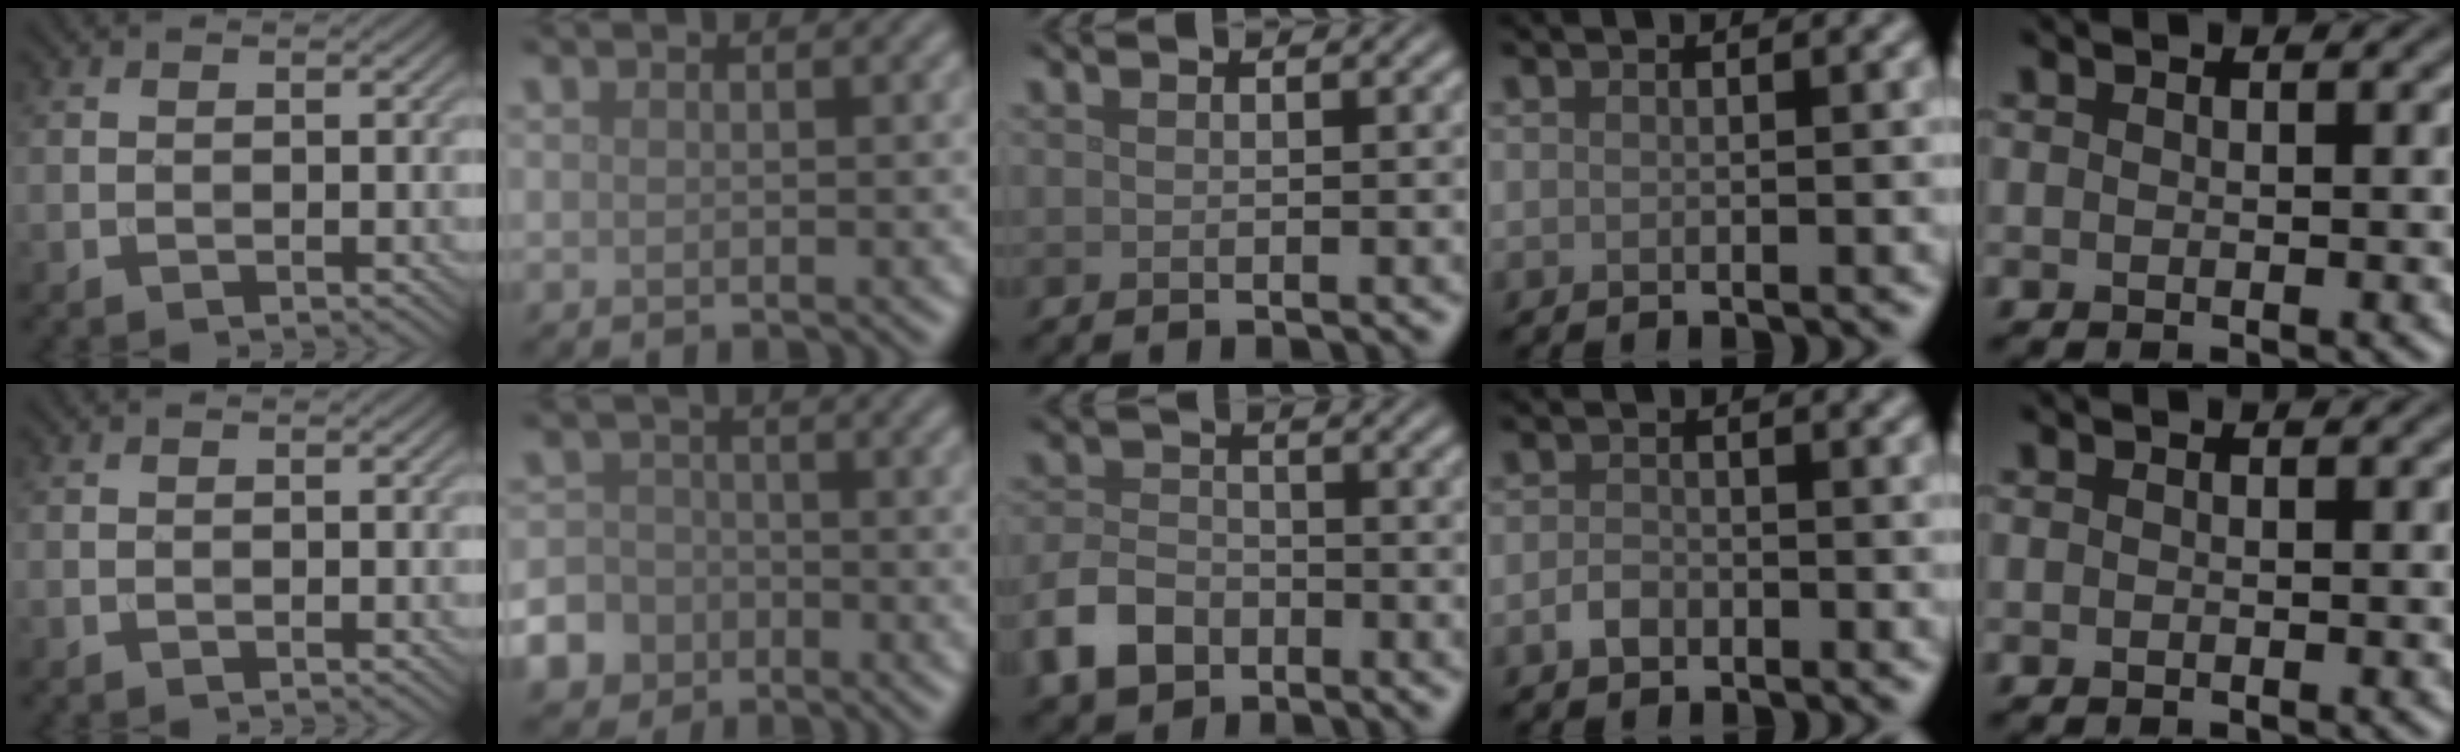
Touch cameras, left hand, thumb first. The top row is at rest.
{"index": {"total": 8.1, "force": [-4.5, 6.5, 1.6], "torque": [-0.038, -0.028, -0.096]}, "middle": {"total": 4.1, "force": [-2.3, 2.8, 2.0], "torque": [-0.042, -0.001, -0.051]}, "ring": {"total": 1.5, "force": [-0.8, 1.0, 0.7], "torque": [-0.012, 0.003, -0.019]}}